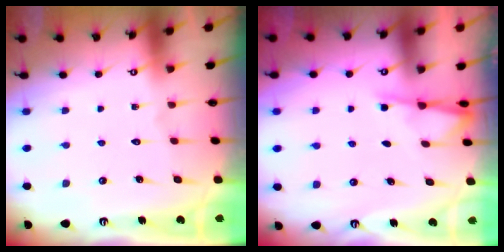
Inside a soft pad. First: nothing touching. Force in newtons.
{"total": 2.9, "press": 2.9, "slide": 0.5}